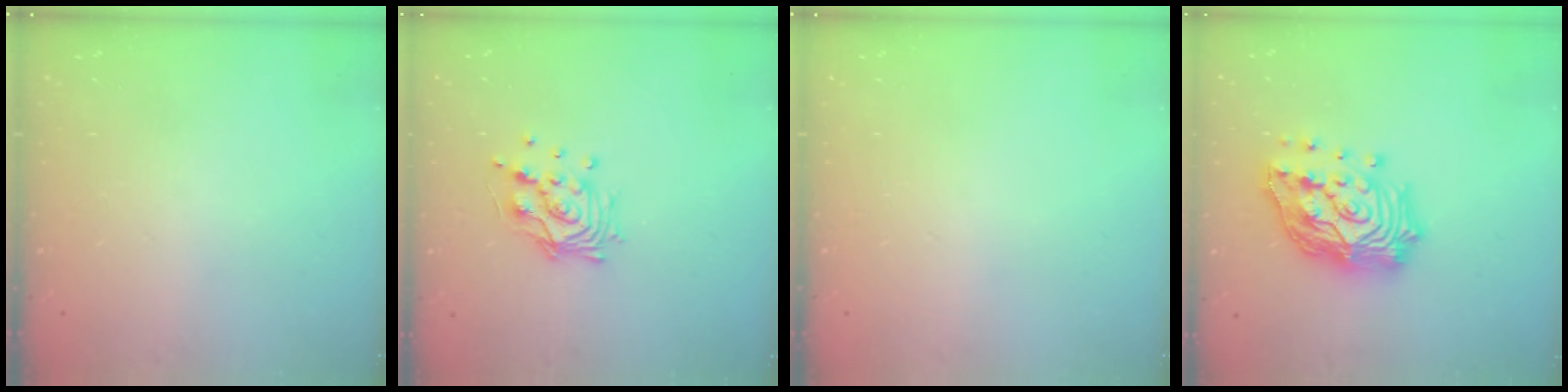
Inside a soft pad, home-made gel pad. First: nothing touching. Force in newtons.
{"total": 11.7, "press": 11.7, "slide": 0.9}
{"total": 0.0}
{"total": 22.7, "press": 22.6, "slide": 1.9}